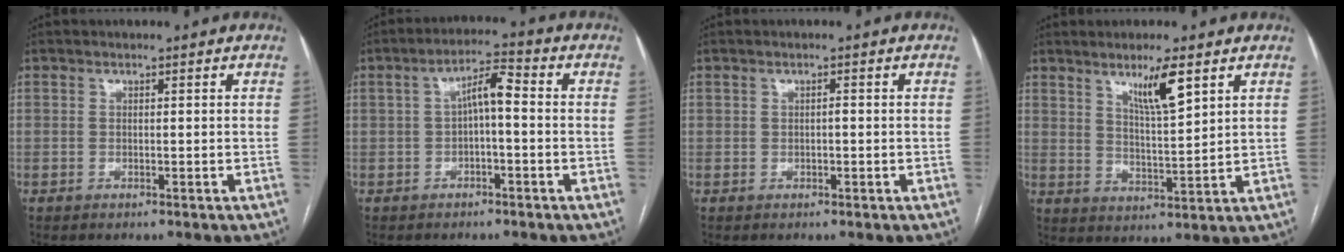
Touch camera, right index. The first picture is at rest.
{"total": 5.3, "force": [0.1, 1.5, 5.0], "torque": [-0.092, 0.026, -0.001]}
{"total": 0.7, "force": [0.0, 0.4, 0.6], "torque": [-0.011, 0.002, -0.001]}
{"total": 7.0, "force": [4.2, 0.6, 5.6], "torque": [-0.100, -0.011, 0.075]}